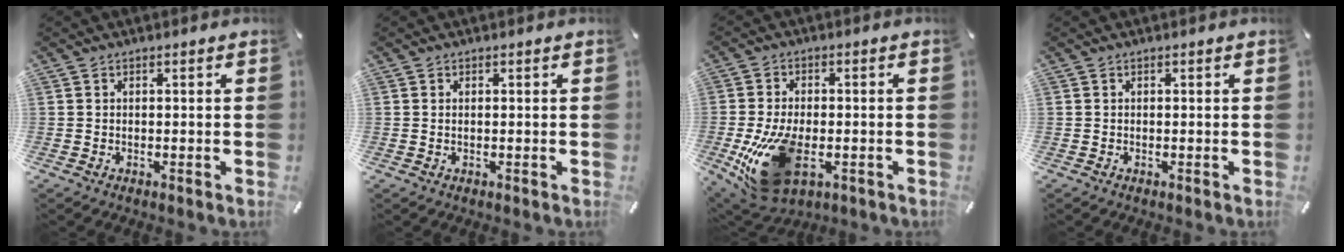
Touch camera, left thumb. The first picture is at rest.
{"total": 0.7, "force": [0.1, 0.1, 0.7], "torque": [-0.014, -0.002, 0.002]}
{"total": 16.7, "force": [-4.2, 9.5, 13.1], "torque": [-0.264, -0.006, -0.058]}
{"total": 0.0}